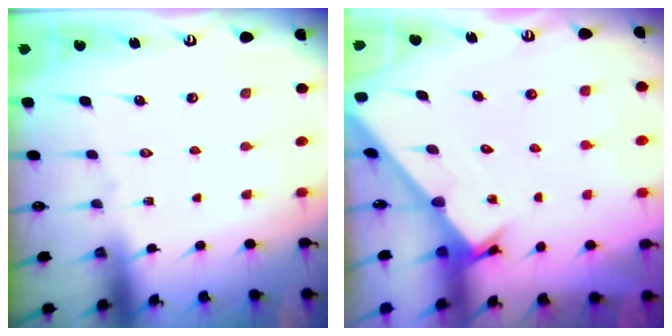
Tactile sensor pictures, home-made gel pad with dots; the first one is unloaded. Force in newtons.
{"total": 1.6, "press": 1.5, "slide": 0.1}